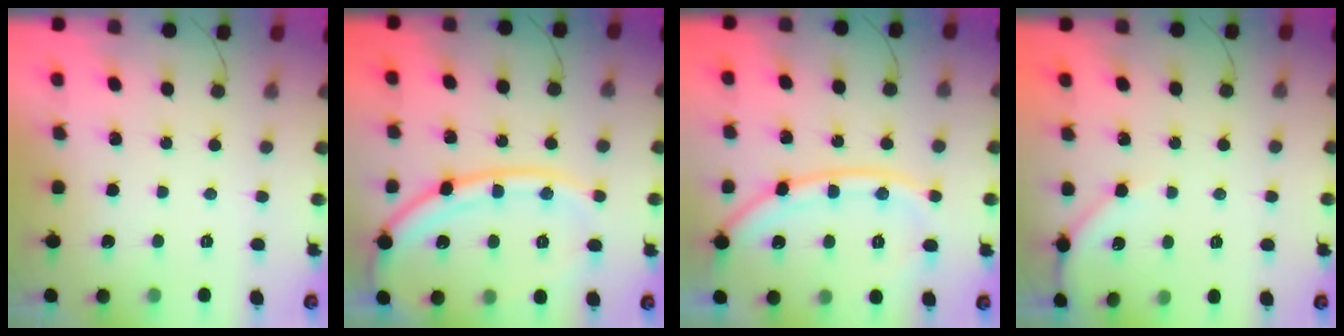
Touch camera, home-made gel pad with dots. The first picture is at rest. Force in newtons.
{"total": 16.4, "press": 16.4, "slide": 1.6}
{"total": 13.9, "press": 13.8, "slide": 1.5}
{"total": 4.3, "press": 4.2, "slide": 0.7}